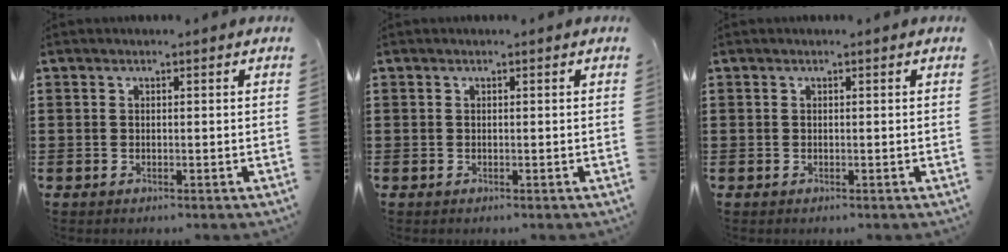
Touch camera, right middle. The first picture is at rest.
{"total": 0.0}
{"total": 0.0}